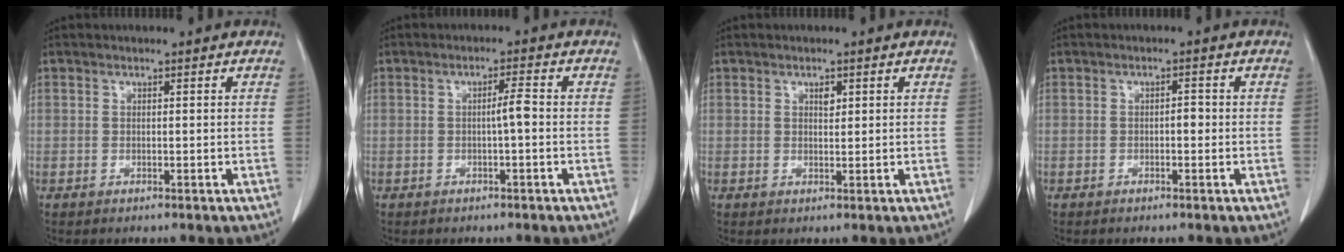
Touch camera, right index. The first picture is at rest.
{"total": 2.2, "force": [-0.3, 0.0, 2.2], "torque": [-0.035, 0.003, -0.005]}
{"total": 1.4, "force": [0.7, 0.7, 0.9], "torque": [-0.012, -0.004, 0.012]}
{"total": 1.2, "force": [-0.2, 0.6, 1.1], "torque": [-0.012, 0.004, -0.006]}